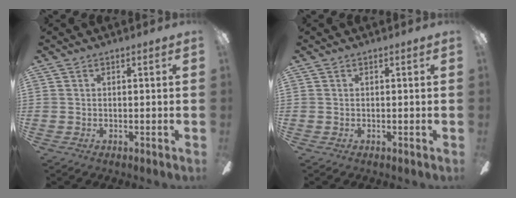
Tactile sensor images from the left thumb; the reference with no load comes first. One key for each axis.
{"total": 0.0}